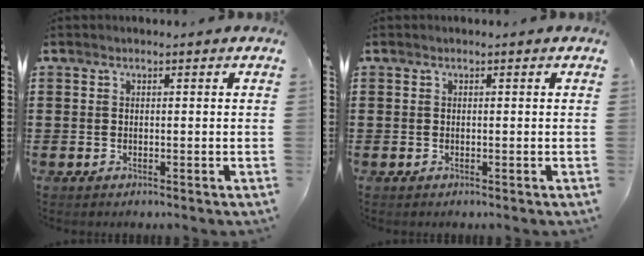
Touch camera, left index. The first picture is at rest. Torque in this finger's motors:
{"motor_torque": [0.00, -0.01, 0.00, 0.00]}